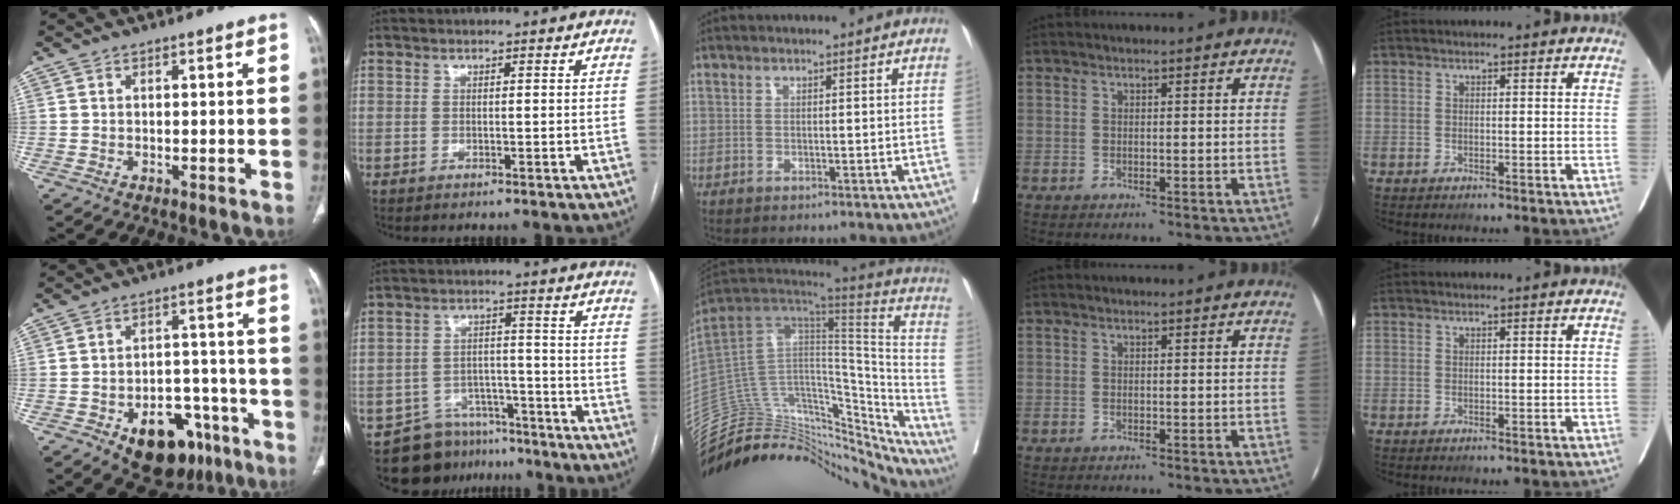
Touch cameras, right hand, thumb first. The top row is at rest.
{"thumb": {"total": 15.3, "force": [-8.3, 9.5, 8.6], "torque": [-0.072, 0.059, -0.109]}, "index": {"total": 10.8, "force": [-8.8, 6.0, 1.4], "torque": [-0.013, 0.030, -0.129]}, "middle": {"total": 34.1, "force": [-30.6, 10.9, 10.4], "torque": [-0.139, 0.032, -0.423]}}